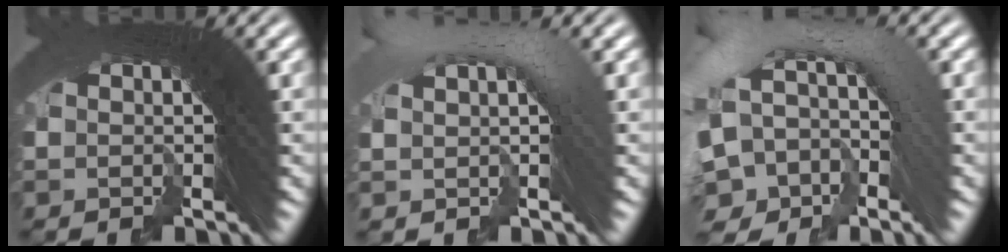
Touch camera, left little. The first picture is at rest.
{"total": 2.8, "force": [1.6, 0.3, 2.3], "torque": [-0.028, 0.028, 0.025]}
{"total": 8.9, "force": [-1.0, 6.8, 5.8], "torque": [-0.118, 0.011, -0.033]}